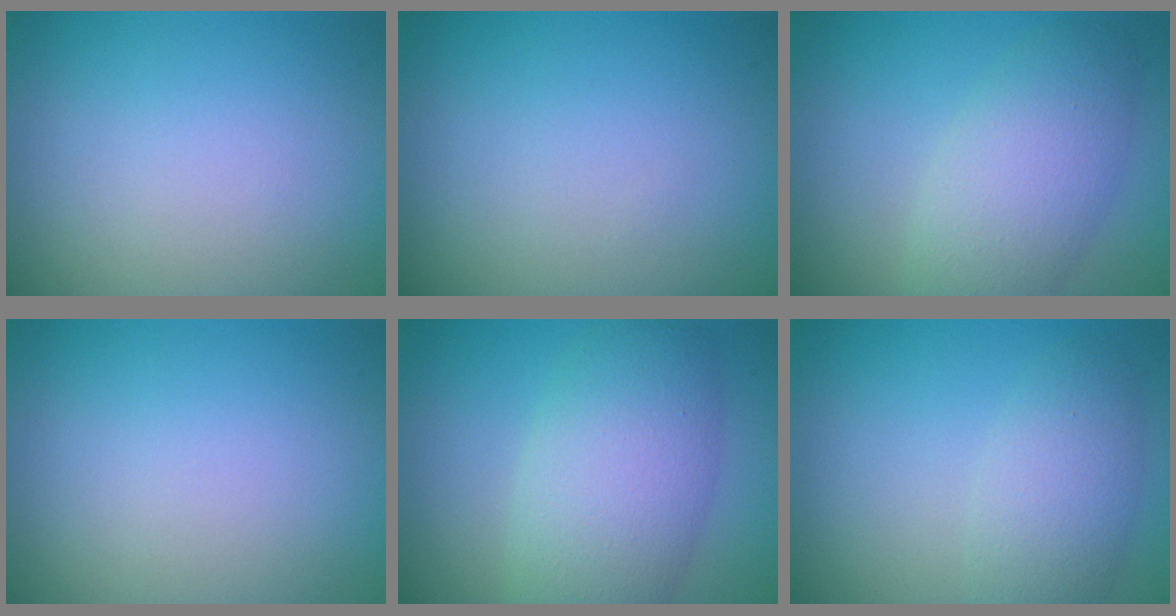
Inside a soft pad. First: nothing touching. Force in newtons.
{"total": 0.0}
{"total": 5.2, "press": 5.2, "slide": 0.2}
{"total": 0.0}
{"total": 7.3, "press": 7.3, "slide": 0.5}
{"total": 3.5, "press": 3.4, "slide": 0.2}